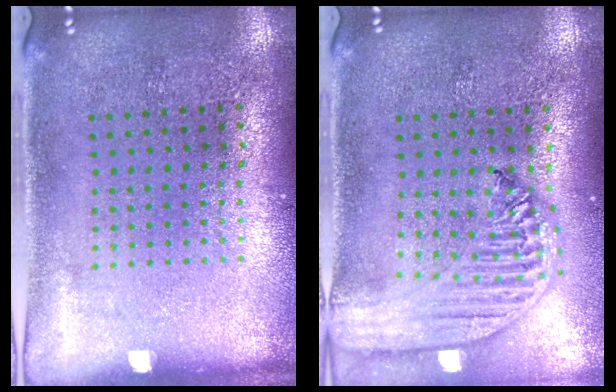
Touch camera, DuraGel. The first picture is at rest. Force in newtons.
{"total": 2.8, "press": 2.2, "slide": 1.6}